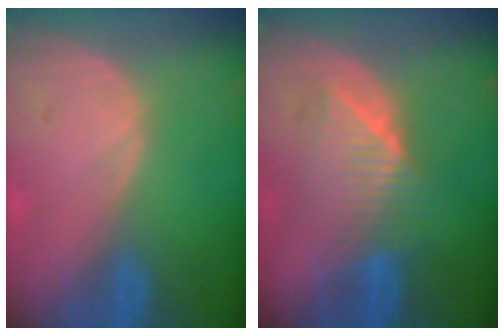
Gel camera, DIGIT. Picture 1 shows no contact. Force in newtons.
{"total": 6.4, "press": 6.3, "slide": 1.1}